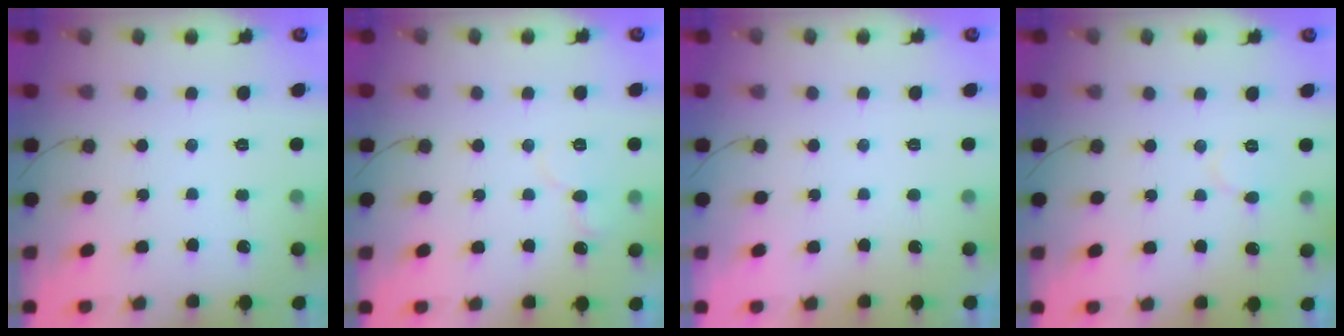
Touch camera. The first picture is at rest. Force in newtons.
{"total": 8.4, "press": 8.4, "slide": 0.4}
{"total": 1.0, "press": 1.0, "slide": 0.2}
{"total": 4.8, "press": 4.8, "slide": 0.4}